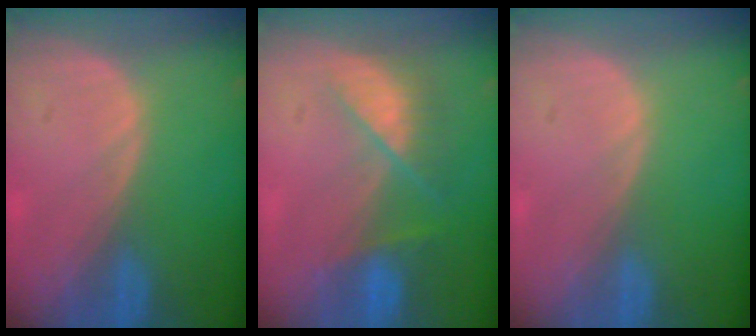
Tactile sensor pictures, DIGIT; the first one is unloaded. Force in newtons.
{"total": 7.1, "press": 6.3, "slide": 3.2}
{"total": 0.0}